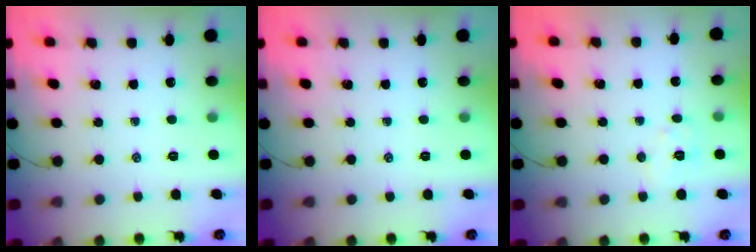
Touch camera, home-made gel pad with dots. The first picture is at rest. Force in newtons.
{"total": 0.0}
{"total": 4.9, "press": 4.9, "slide": 0.7}